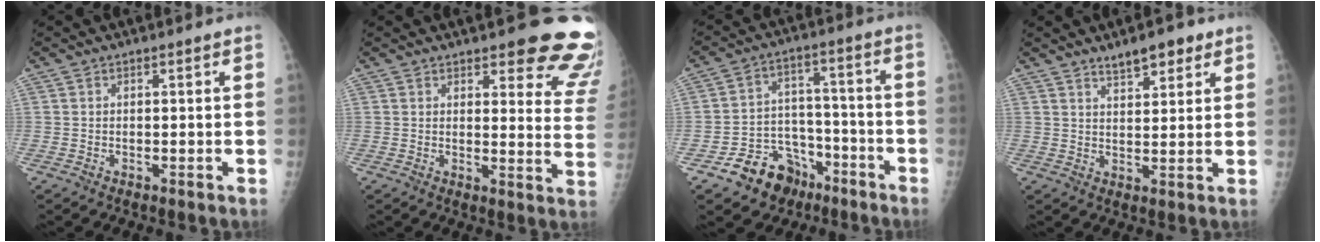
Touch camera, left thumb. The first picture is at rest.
{"total": 14.4, "force": [11.6, 4.2, 7.3], "torque": [-0.033, -0.079, 0.113]}
{"total": 11.5, "force": [-7.2, 8.2, 3.6], "torque": [-0.019, 0.073, -0.111]}
{"total": 6.0, "force": [4.2, 2.2, 3.7], "torque": [-0.039, -0.023, 0.064]}